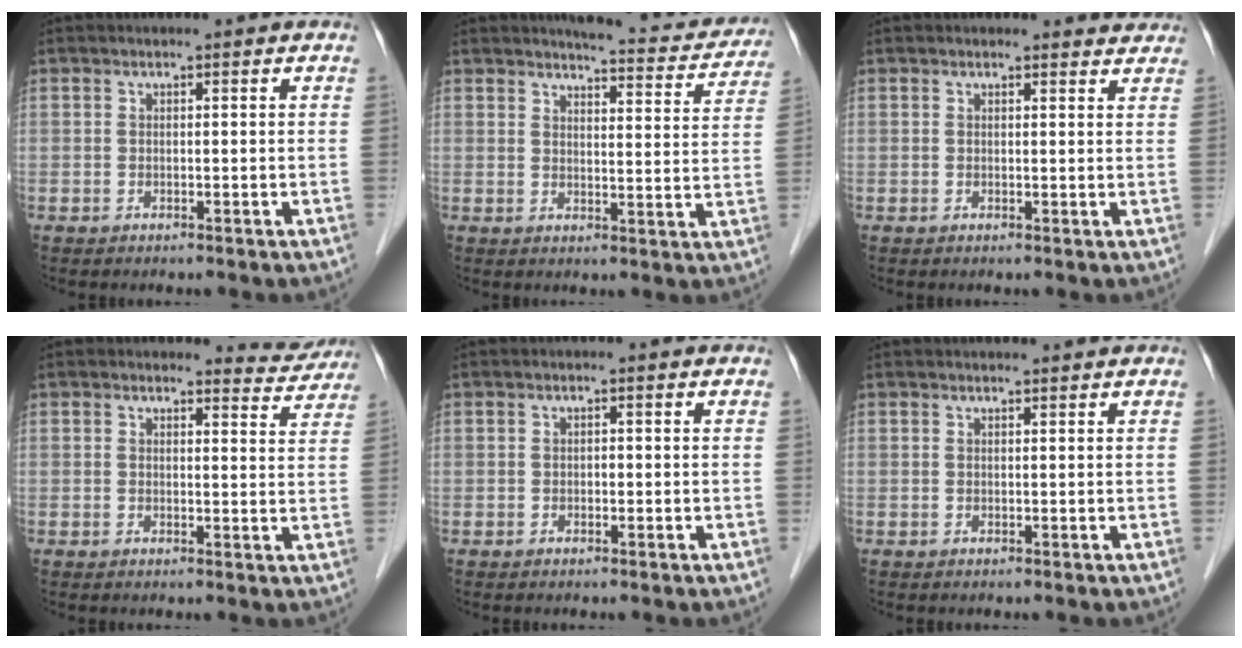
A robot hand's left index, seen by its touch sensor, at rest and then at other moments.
{"total": 11.4, "force": [10.8, 2.2, 2.7], "torque": [-0.016, -0.023, 0.111]}
{"total": 3.1, "force": [2.9, 0.9, 0.0], "torque": [0.004, -0.010, 0.016]}
{"total": 3.9, "force": [3.7, 0.7, -0.8], "torque": [0.013, -0.027, 0.027]}
{"total": 0.5, "force": [-0.3, 0.3, 0.3], "torque": [-0.004, 0.000, -0.005]}
{"total": 2.3, "force": [2.2, -0.1, 0.6], "torque": [-0.006, 0.012, 0.030]}